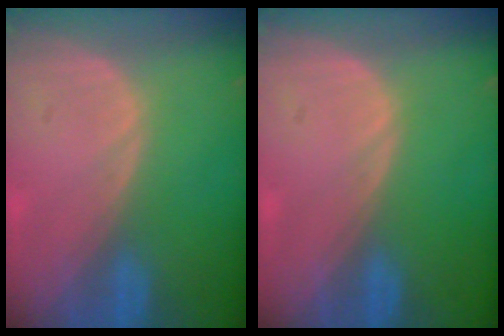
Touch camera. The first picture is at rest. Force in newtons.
{"total": 0.0}